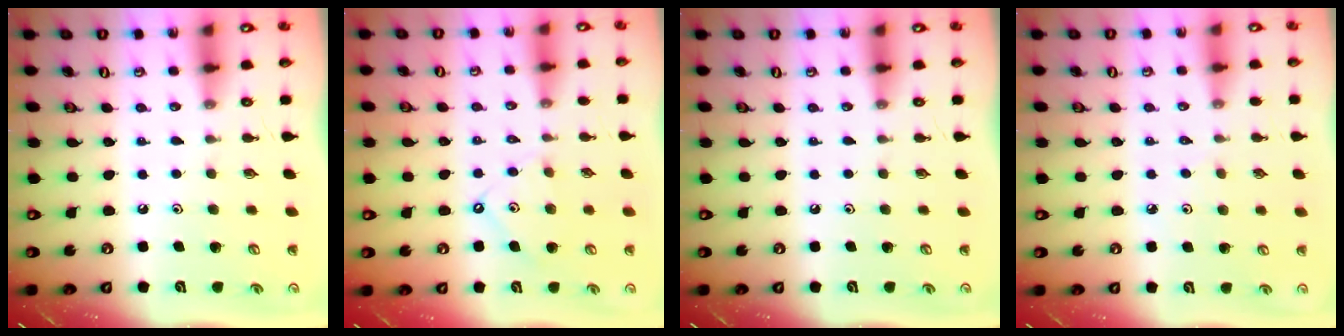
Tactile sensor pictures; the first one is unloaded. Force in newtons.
{"total": 7.2, "press": 7.2, "slide": 0.9}
{"total": 0.0}
{"total": 3.1, "press": 3.0, "slide": 0.6}